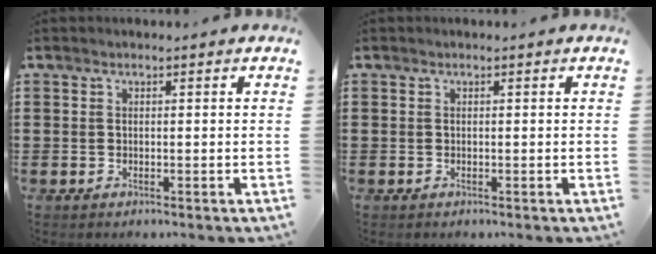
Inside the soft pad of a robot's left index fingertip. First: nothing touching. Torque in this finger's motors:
{"motor_torque": [0.12, -0.11, -0.02, -0.01]}